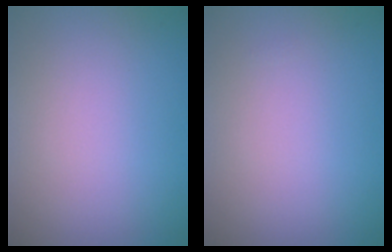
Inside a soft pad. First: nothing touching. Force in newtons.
{"total": 0.0}